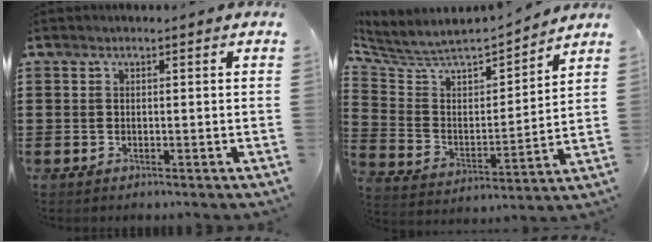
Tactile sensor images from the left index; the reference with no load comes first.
{"total": 4.8, "force": [4.3, 1.7, 1.1], "torque": [-0.051, -0.039, 0.067]}